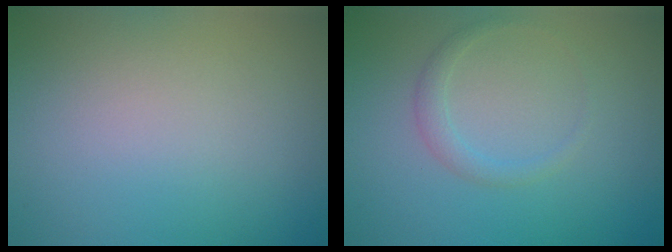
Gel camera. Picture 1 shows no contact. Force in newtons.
{"total": 1.3, "press": 1.3, "slide": 0.0}